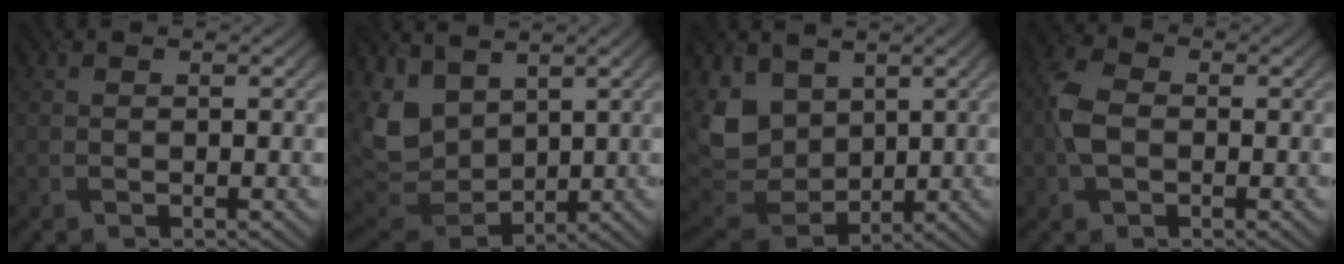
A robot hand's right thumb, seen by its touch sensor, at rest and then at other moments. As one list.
[{"total": 9.6, "force": [4.0, 6.5, 5.9], "torque": [-0.176, -0.006, 0.086]}, {"total": 9.7, "force": [3.3, 7.4, 5.5], "torque": [-0.166, -0.014, 0.067]}, {"total": 4.6, "force": [-0.6, 3.2, 3.3], "torque": [-0.085, 0.002, -0.020]}]